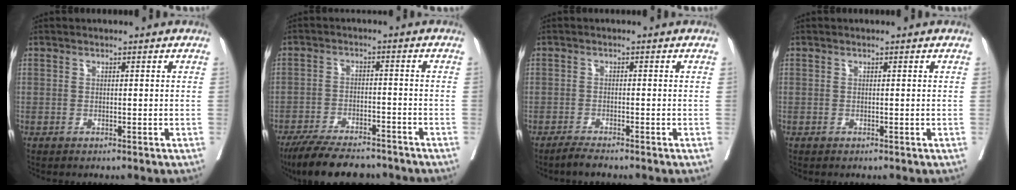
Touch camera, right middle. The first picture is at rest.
{"total": 12.3, "force": [-10.6, 3.3, 5.2], "torque": [-0.083, -0.005, -0.163]}
{"total": 1.9, "force": [-1.7, 0.1, 0.7], "torque": [-0.019, -0.005, -0.032]}
{"total": 0.0}